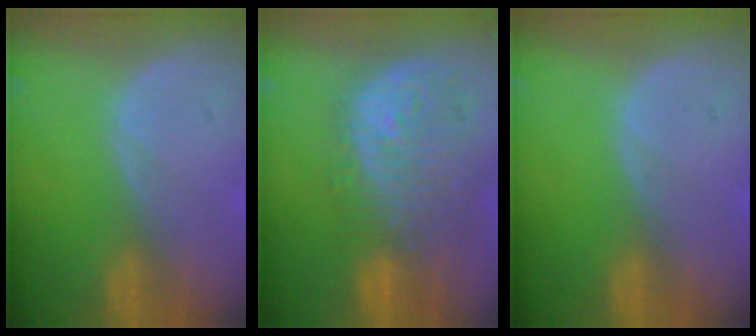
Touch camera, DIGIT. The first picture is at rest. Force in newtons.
{"total": 12.1, "press": 10.8, "slide": 5.5}
{"total": 0.0}